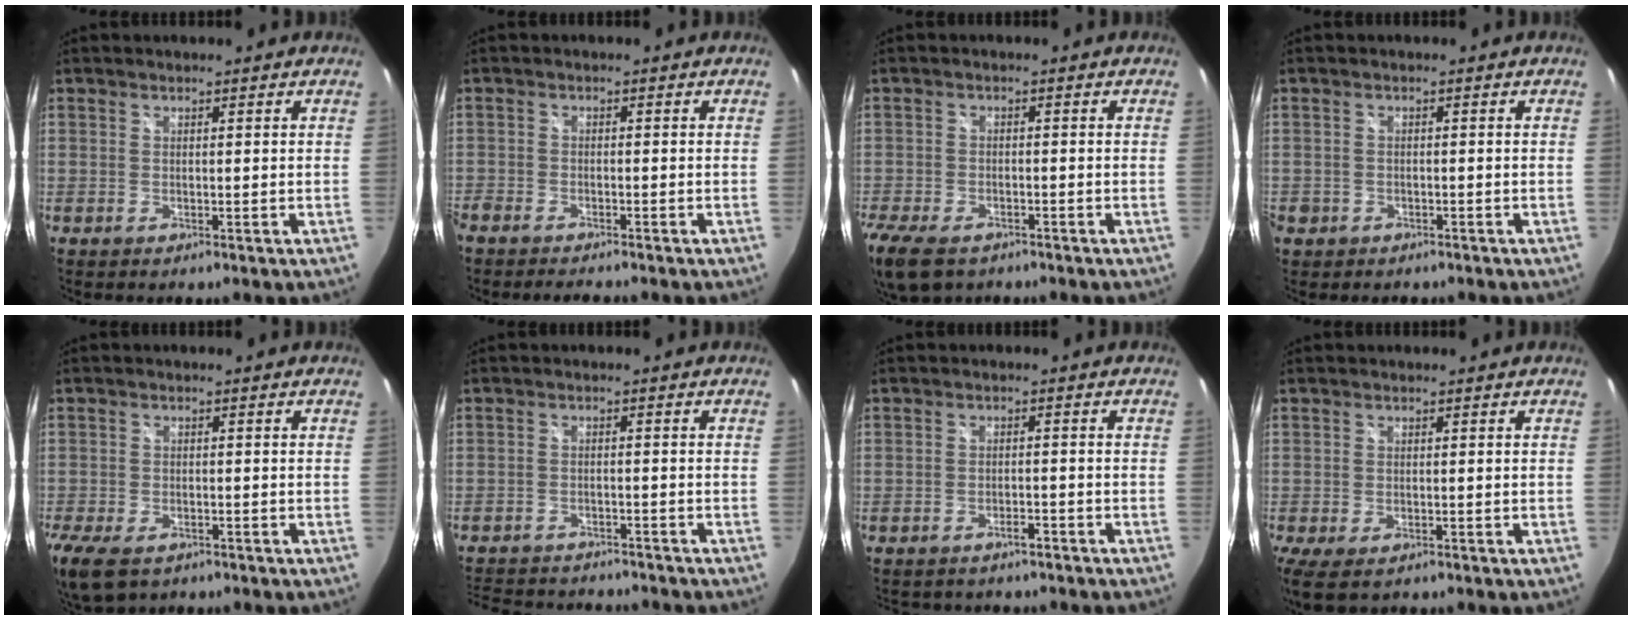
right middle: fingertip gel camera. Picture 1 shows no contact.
{"total": 4.3, "force": [-3.9, 1.0, 1.5], "torque": [-0.046, -0.018, -0.069]}
{"total": 10.0, "force": [-6.9, 5.0, 5.2], "torque": [-0.142, -0.035, -0.129]}
{"total": 2.7, "force": [-1.3, 2.3, 0.7], "torque": [-0.023, -0.001, -0.018]}
{"total": 9.2, "force": [-5.9, 4.8, 5.2], "torque": [-0.136, -0.036, -0.111]}
{"total": 12.6, "force": [-11.1, 4.2, 4.3], "torque": [-0.108, -0.004, -0.166]}
{"total": 4.2, "force": [-3.6, 1.8, 1.3], "torque": [-0.033, -0.004, -0.048]}
{"total": 5.9, "force": [-3.3, 2.7, 4.1], "torque": [-0.084, -0.029, -0.052]}